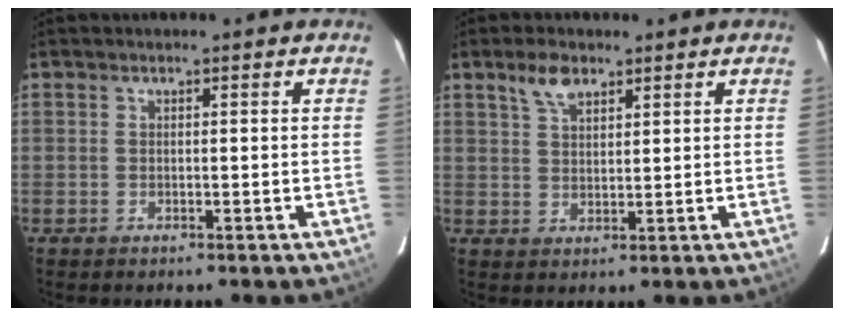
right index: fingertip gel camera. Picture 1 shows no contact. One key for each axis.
{"total": 4.2, "fx": 3.1, "fy": 1.7, "fz": 2.2, "tx": -0.039, "ty": 0.007, "tz": 0.058}